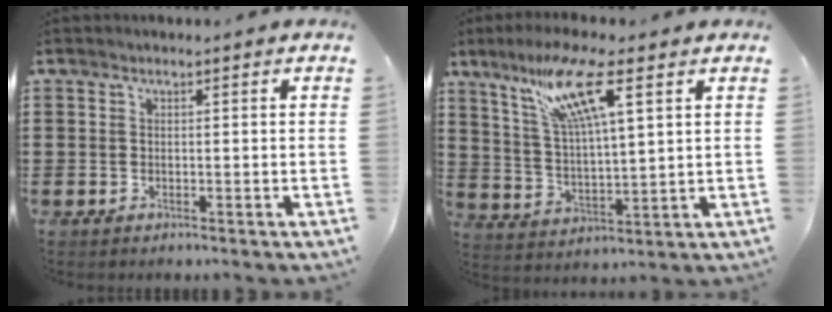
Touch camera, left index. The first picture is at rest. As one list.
[{"total": 11.7, "force": [7.0, 1.9, 9.2], "torque": [-0.194, -0.007, 0.120]}]